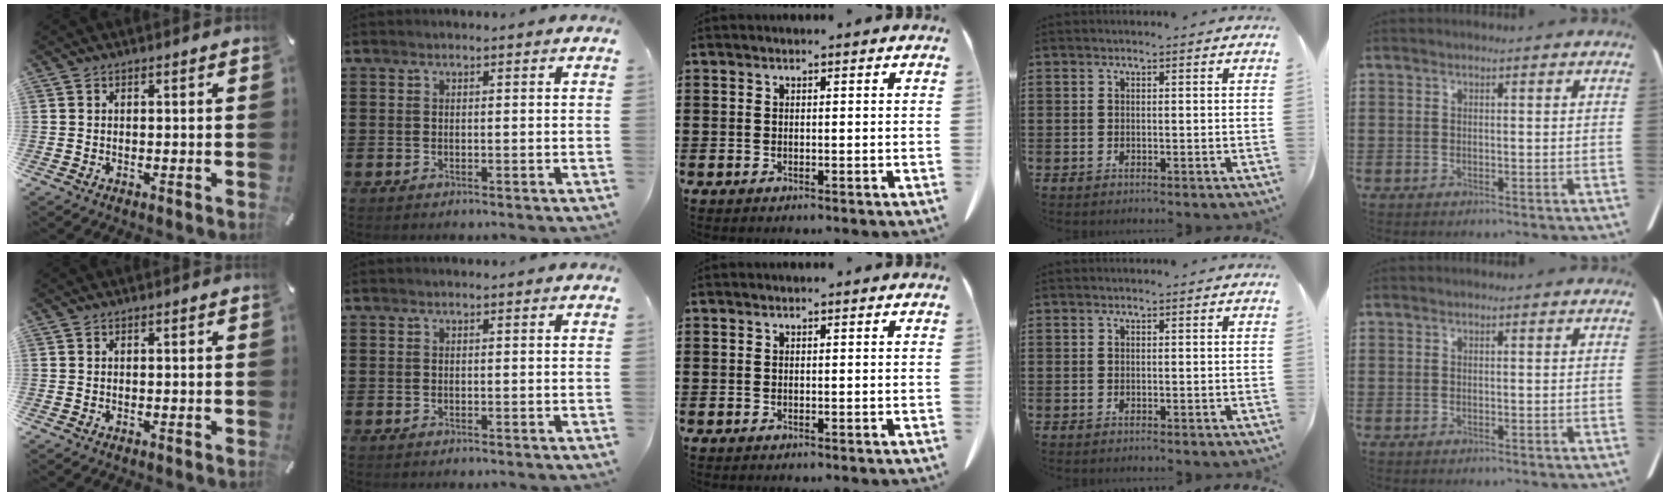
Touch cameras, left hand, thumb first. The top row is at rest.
{}